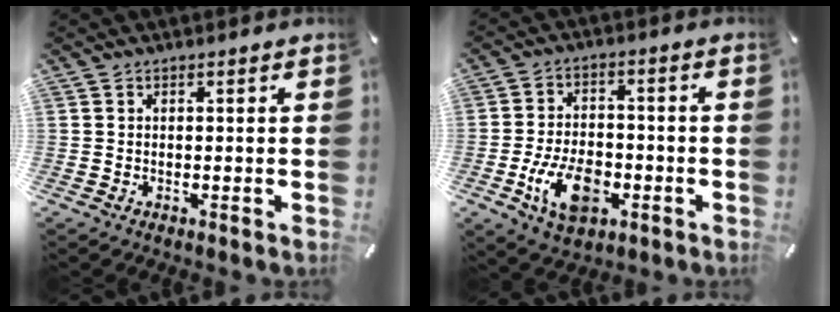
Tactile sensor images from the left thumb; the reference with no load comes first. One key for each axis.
{"total": 11.8, "fx": -4.3, "fy": 7.3, "fz": 8.2, "tx": -0.162, "ty": 0.009, "tz": -0.074}